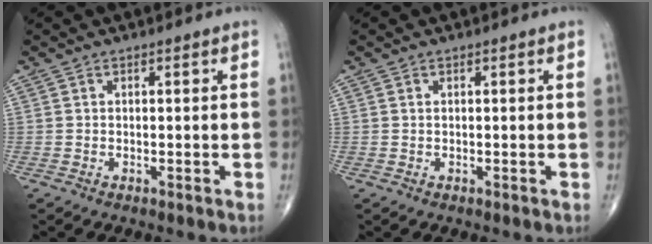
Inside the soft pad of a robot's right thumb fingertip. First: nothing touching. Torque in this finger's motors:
{"motor_torque": [0.40, -0.26, -0.17, -0.07, 0.02]}